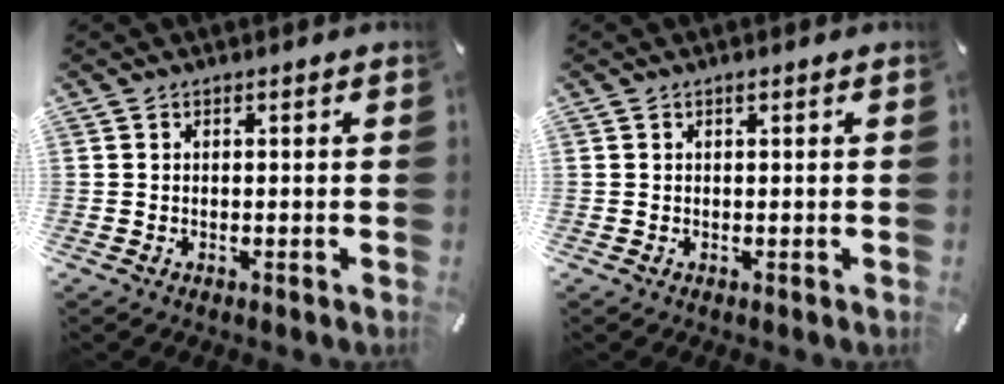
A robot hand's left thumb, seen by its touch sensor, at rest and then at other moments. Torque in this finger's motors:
{"motor_torque": [0.13, 0.03, -0.06, -0.02, 0.04]}